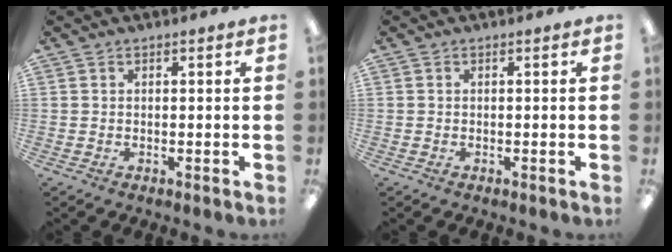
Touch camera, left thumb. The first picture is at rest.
{"total": 0.0}